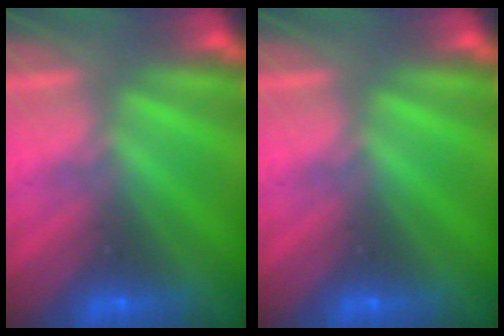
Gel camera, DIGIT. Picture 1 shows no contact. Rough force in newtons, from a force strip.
{"total": 0.0}